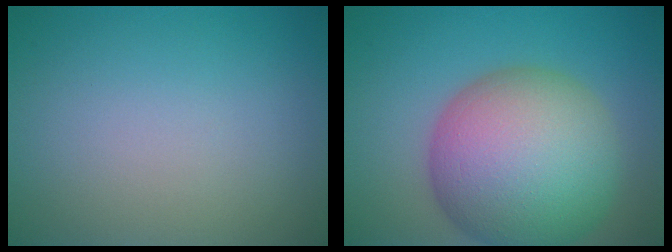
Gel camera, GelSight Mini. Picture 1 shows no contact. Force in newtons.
{"total": 13.5, "press": 13.5, "slide": 0.4}